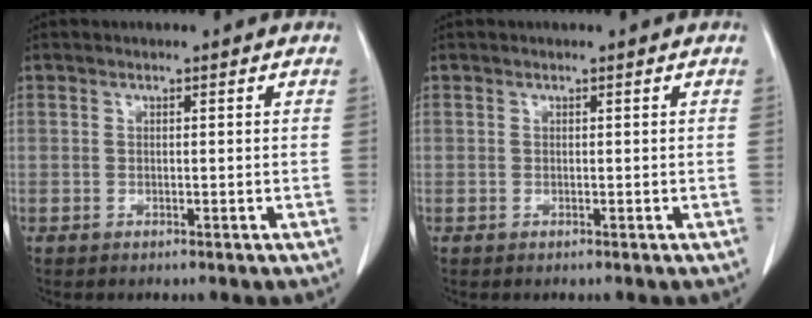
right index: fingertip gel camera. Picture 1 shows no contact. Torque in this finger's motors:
{"motor_torque": [0.01, 0.00, 0.00, 0.00]}